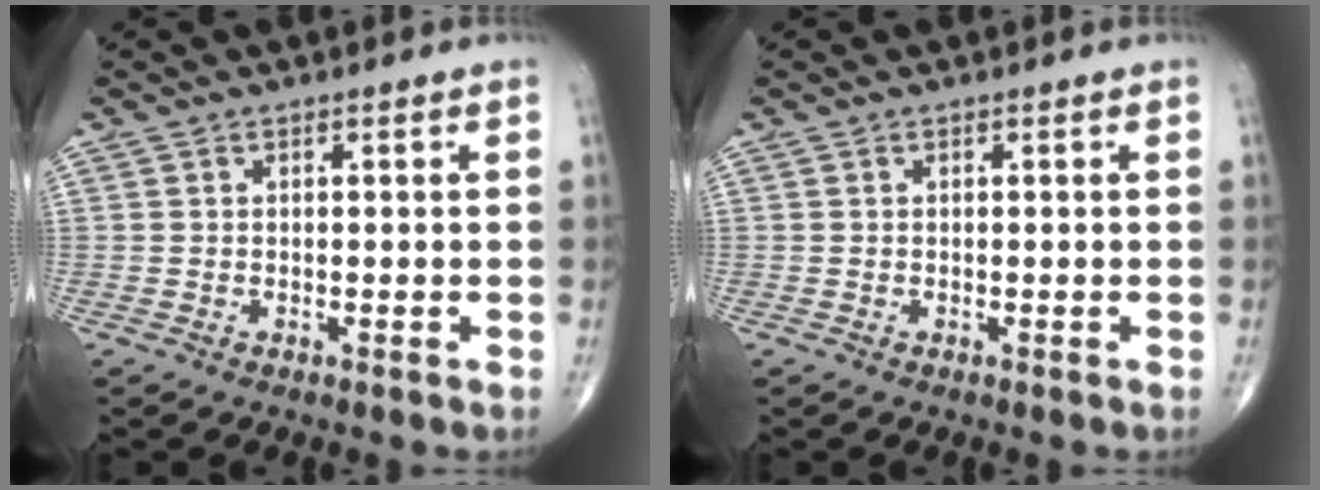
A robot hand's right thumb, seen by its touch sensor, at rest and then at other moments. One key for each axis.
{"total": 0.0}